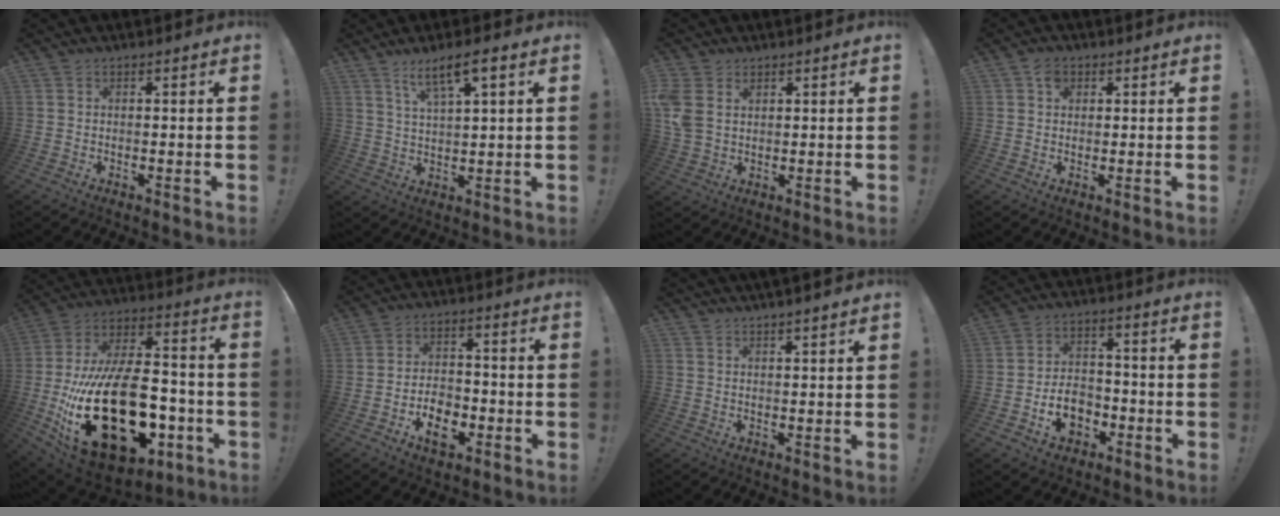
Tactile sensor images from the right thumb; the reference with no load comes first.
{"total": 7.8, "force": [4.6, 1.3, 6.2], "torque": [-0.109, -0.018, 0.077]}
{"total": 7.1, "force": [2.4, 5.2, 4.2], "torque": [-0.088, -0.009, 0.047]}
{"total": 3.1, "force": [1.0, 2.6, 1.4], "torque": [-0.021, 0.003, 0.018]}
{"total": 35.5, "force": [-9.3, 19.9, 27.9], "torque": [-0.518, 0.049, -0.125]}
{"total": 9.4, "force": [-4.4, 6.3, 5.5], "torque": [-0.079, 0.020, -0.074]}
{"total": 2.9, "force": [2.6, -0.6, 1.0], "torque": [-0.015, -0.014, 0.044]}
{"total": 9.7, "force": [-4.0, 6.9, 5.5], "torque": [-0.094, 0.022, -0.069]}